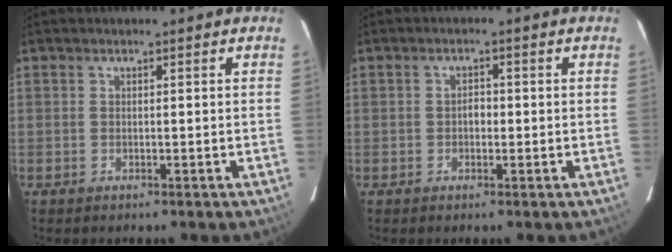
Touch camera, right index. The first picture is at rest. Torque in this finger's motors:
{"motor_torque": [0.33, -0.12, 0.10, 0.03]}